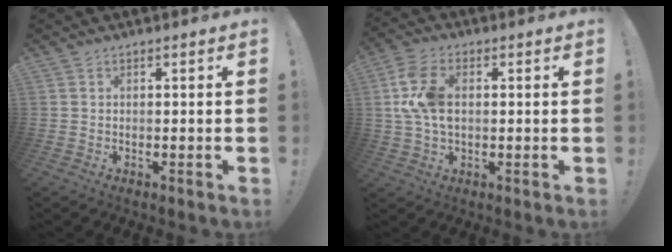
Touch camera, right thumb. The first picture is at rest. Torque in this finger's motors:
{"motor_torque": [1.11, 1.43, 1.26, 0.08, 0.12]}